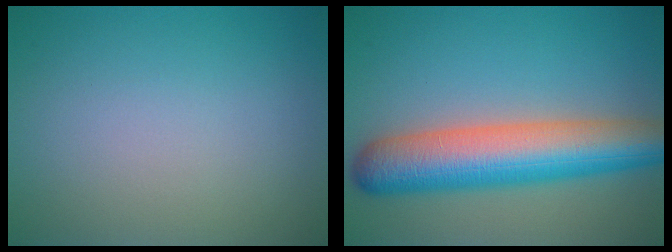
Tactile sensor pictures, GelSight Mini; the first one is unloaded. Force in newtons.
{"total": 9.5, "press": 9.5, "slide": 0.2}